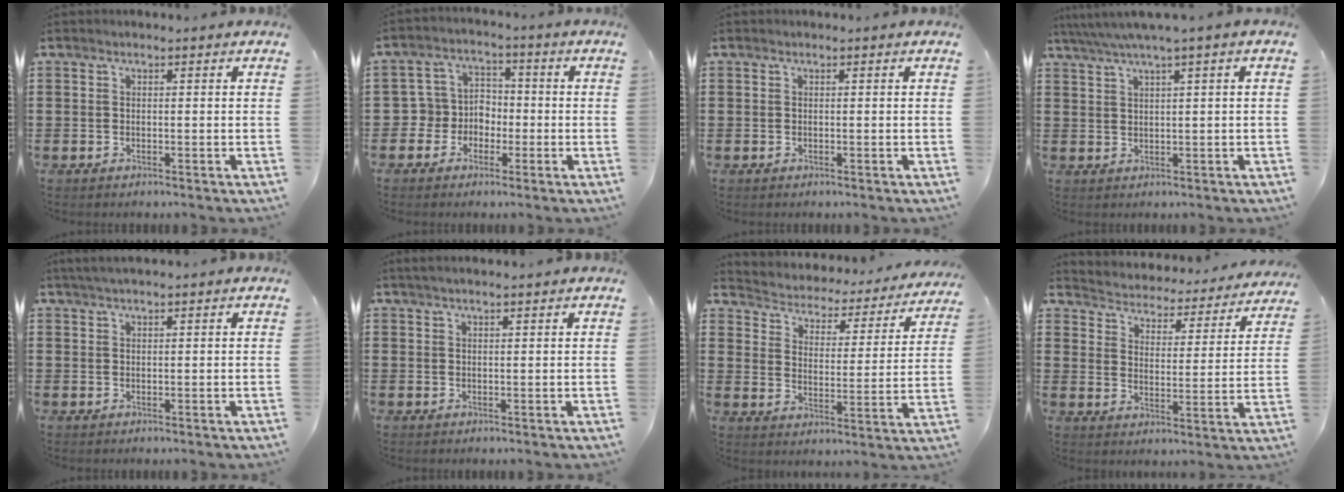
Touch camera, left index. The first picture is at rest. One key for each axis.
{"total": 5.0, "fx": -1.7, "fy": 4.6, "fz": 0.9, "tx": -0.045, "ty": 0.005, "tz": -0.039}
{"total": 0.0}
{"total": 2.8, "fx": 1.4, "fy": -0.2, "fz": 2.4, "tx": -0.048, "ty": 0.001, "tz": 0.024}
{"total": 1.5, "fx": 1.2, "fy": 0.1, "fz": 0.9, "tx": -0.017, "ty": 0.002, "tz": 0.022}
{"total": 1.5, "fx": 1.3, "fy": 0.0, "fz": 0.9, "tx": -0.018, "ty": 0.001, "tz": 0.024}
{"total": 2.4, "fx": 2.3, "fy": 0.7, "fz": 0.1, "tx": -0.022, "ty": -0.028, "tz": 0.027}
{"total": 3.2, "fx": 3.2, "fy": 0.1, "fz": -0.3, "tx": -0.018, "ty": -0.037, "tz": 0.045}